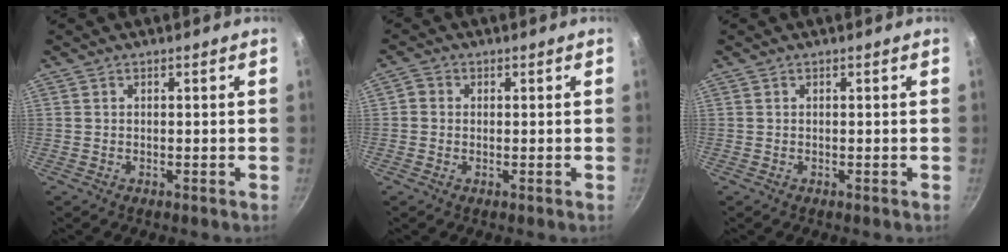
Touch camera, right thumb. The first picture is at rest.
{"total": 1.9, "force": [0.0, 1.8, 0.7], "torque": [-0.011, 0.001, -0.008]}
{"total": 0.0}